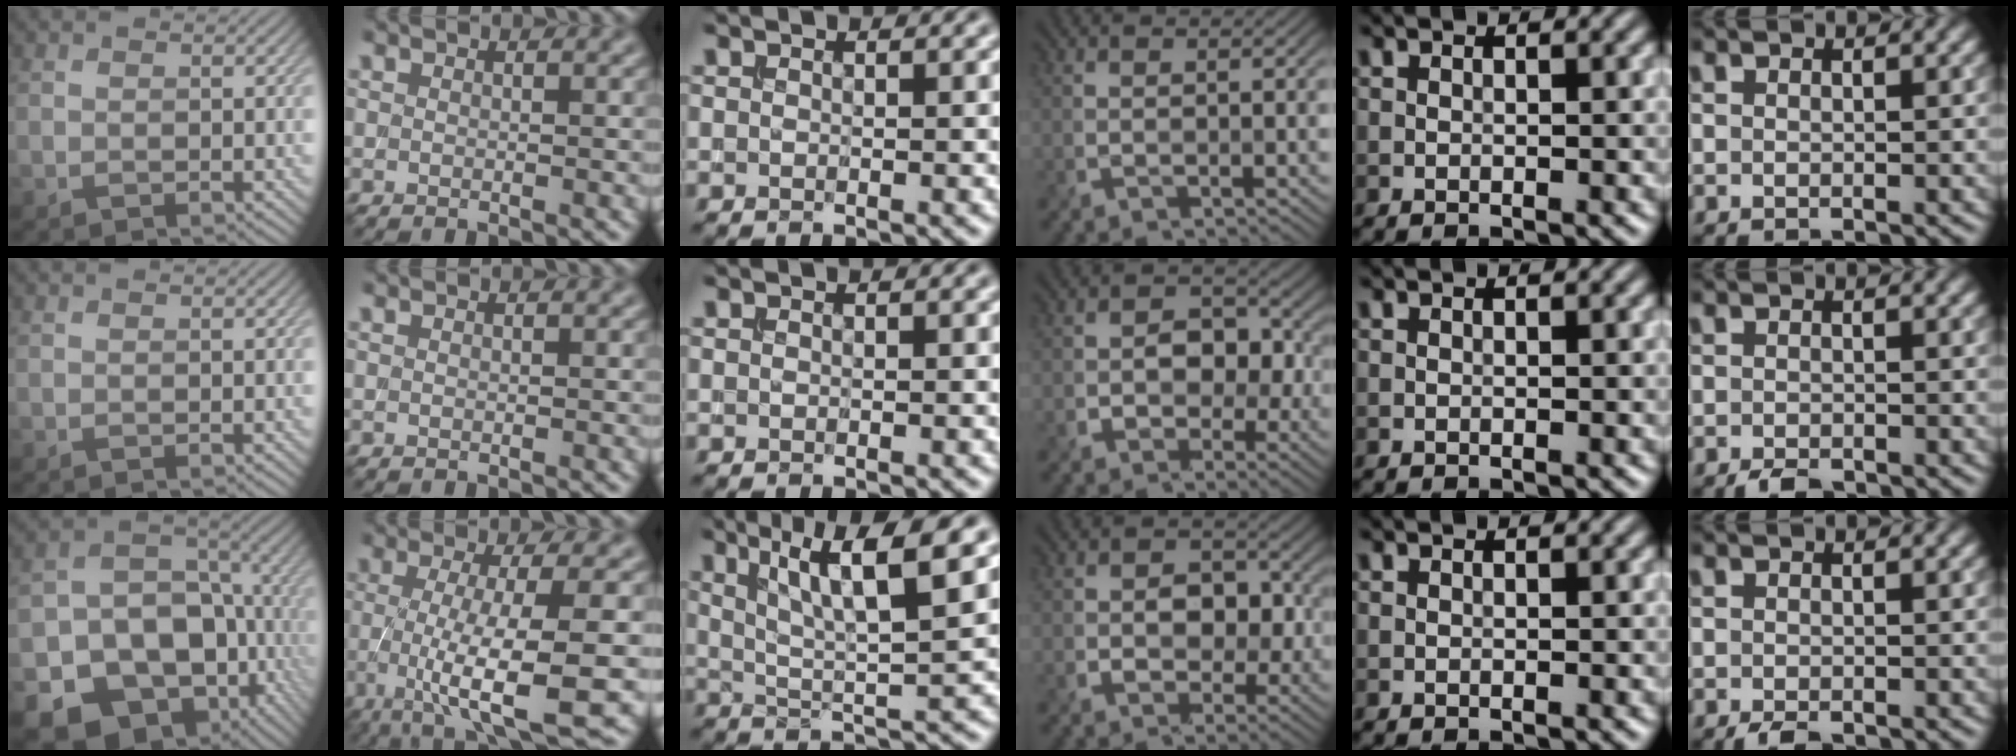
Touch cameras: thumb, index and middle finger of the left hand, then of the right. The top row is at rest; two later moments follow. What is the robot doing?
{"motion": "insert", "object": "backpack"}